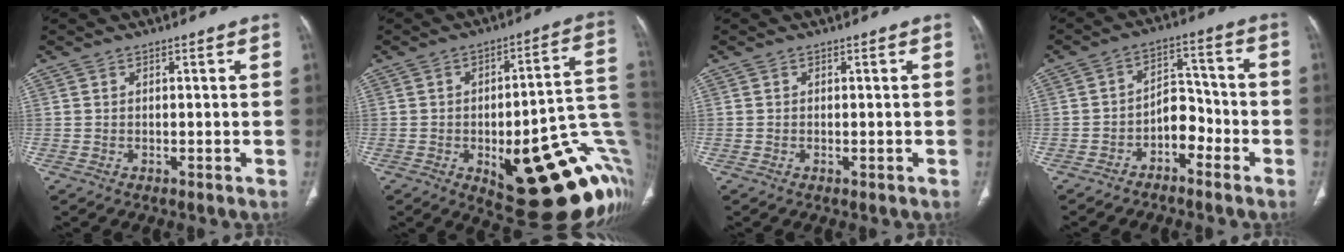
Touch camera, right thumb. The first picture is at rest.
{"total": 28.1, "force": [-6.6, 9.5, 25.7], "torque": [-0.246, 0.022, -0.072]}
{"total": 0.0}
{"total": 6.3, "force": [-3.5, 4.1, 3.2], "torque": [-0.025, 0.044, -0.063]}